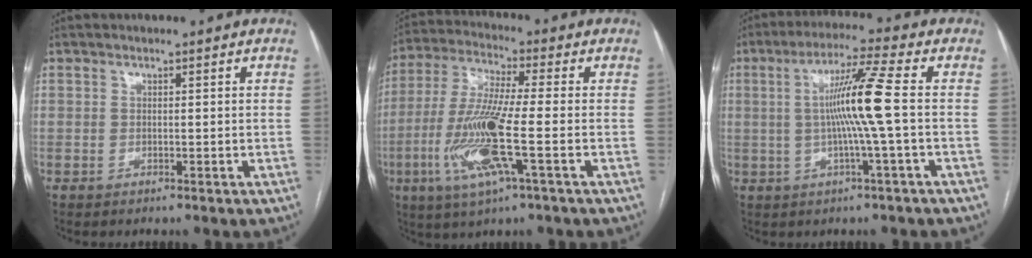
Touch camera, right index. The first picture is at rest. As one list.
[{"total": 13.6, "force": [-3.8, 0.7, 13.1], "torque": [-0.280, -0.014, -0.075]}, {"total": 9.4, "force": [0.0, -1.7, 9.2], "torque": [-0.171, 0.006, 0.001]}]